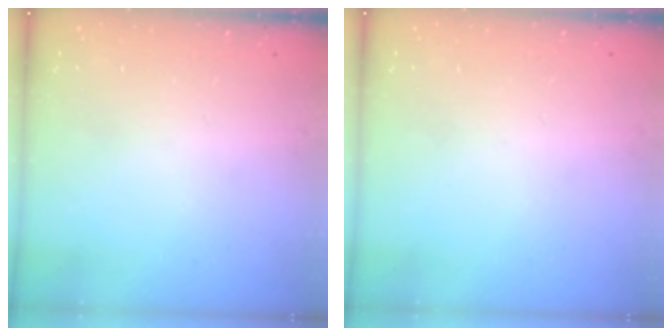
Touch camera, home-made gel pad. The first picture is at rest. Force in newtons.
{"total": 0.0}